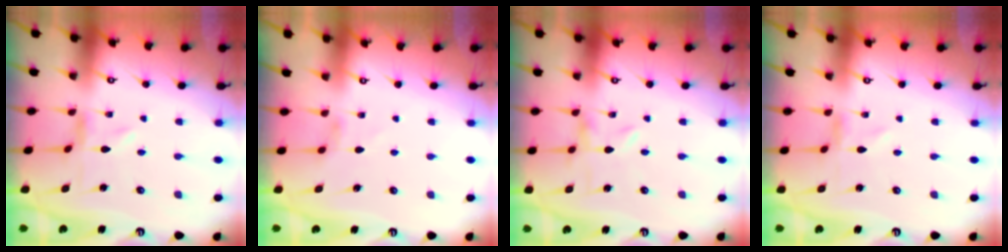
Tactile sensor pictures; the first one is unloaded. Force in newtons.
{"total": 2.7, "press": 2.7, "slide": 0.4}
{"total": 0.0}
{"total": 0.6, "press": 0.5, "slide": 0.2}